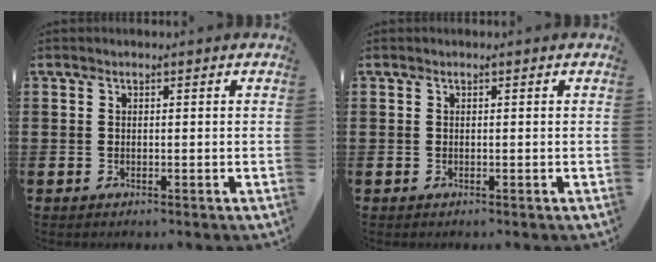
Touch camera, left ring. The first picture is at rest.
{"total": 0.0}